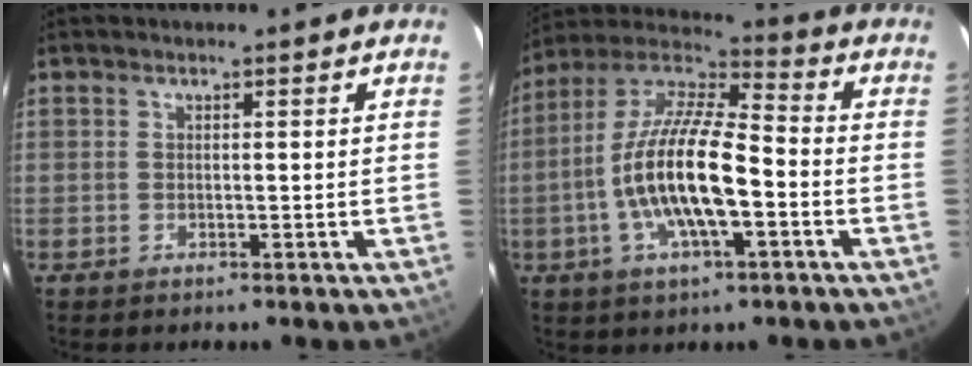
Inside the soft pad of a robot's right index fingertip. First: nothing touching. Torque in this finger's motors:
{"motor_torque": [1.73, -0.41, 1.05, 0.21]}